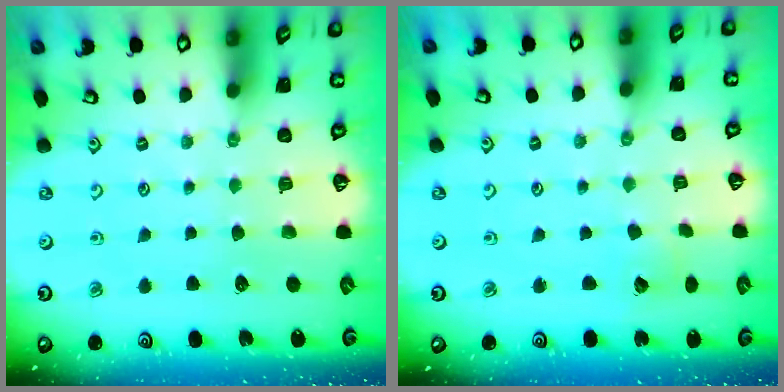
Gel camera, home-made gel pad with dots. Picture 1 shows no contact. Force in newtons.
{"total": 4.2, "press": 4.2, "slide": 0.2}